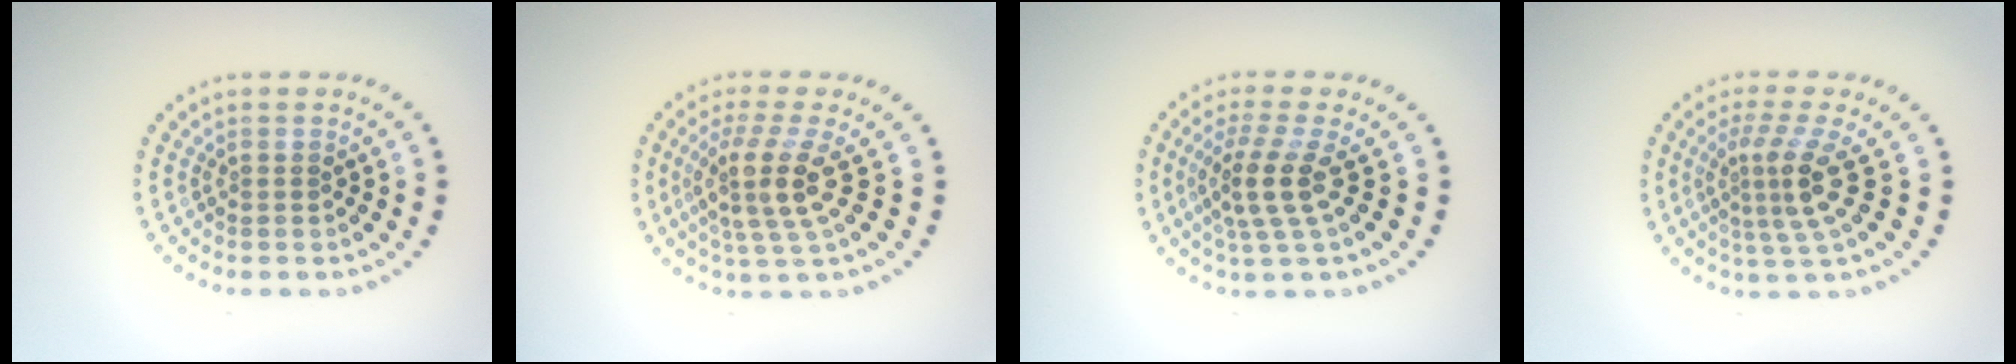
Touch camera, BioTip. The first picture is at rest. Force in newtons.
{"total": 4.1, "press": 3.0, "slide": 2.8}
{"total": 3.6, "press": 2.7, "slide": 2.4}
{"total": 3.9, "press": 2.6, "slide": 2.8}